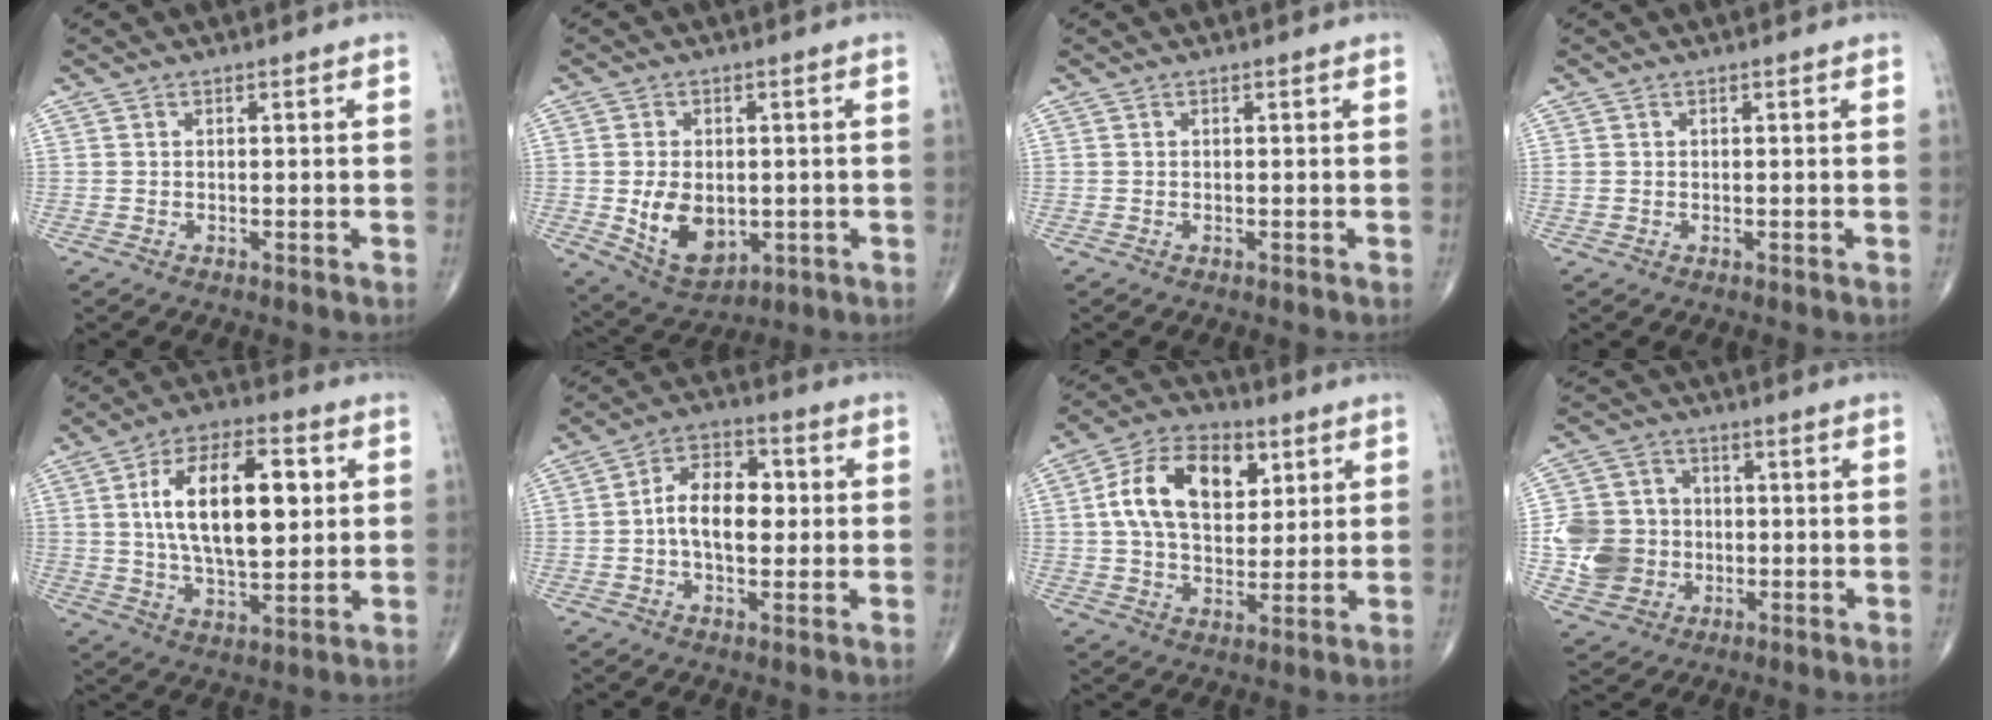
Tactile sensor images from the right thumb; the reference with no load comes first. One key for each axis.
{"total": 10.4, "fx": -1.3, "fy": 6.9, "fz": 7.7, "tx": -0.109, "ty": -0.008, "tz": -0.002}
{"total": 0.0}
{"total": 0.6, "fx": 0.1, "fy": 0.6, "fz": 0.3, "tx": -0.006, "ty": 0.002, "tz": 0.002}
{"total": 18.4, "fx": 3.4, "fy": 8.7, "fz": 15.8, "tx": -0.249, "ty": 0.000, "tz": 0.057}
{"total": 10.4, "fx": 0.1, "fy": 6.2, "fz": 8.3, "tx": -0.122, "ty": 0.022, "tz": -0.009}
{"total": 15.9, "fx": 4.4, "fy": 10.1, "fz": 11.4, "tx": -0.174, "ty": 0.002, "tz": 0.074}
{"total": 11.7, "fx": -1.3, "fy": 10.6, "fz": 4.8, "tx": -0.067, "ty": 0.013, "tz": -0.025}